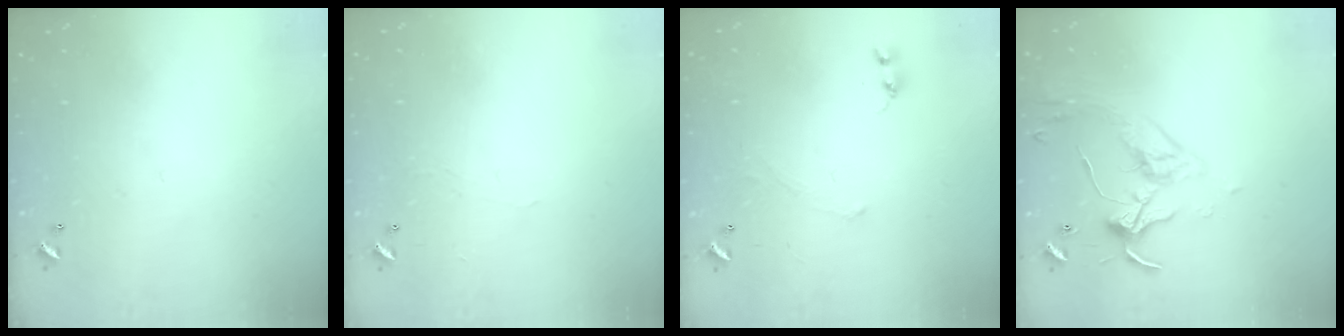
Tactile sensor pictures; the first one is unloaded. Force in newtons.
{"total": 0.9, "press": 0.7, "slide": 0.4}
{"total": 0.7, "press": 0.4, "slide": 0.5}
{"total": 3.4, "press": 3.4, "slide": 0.7}